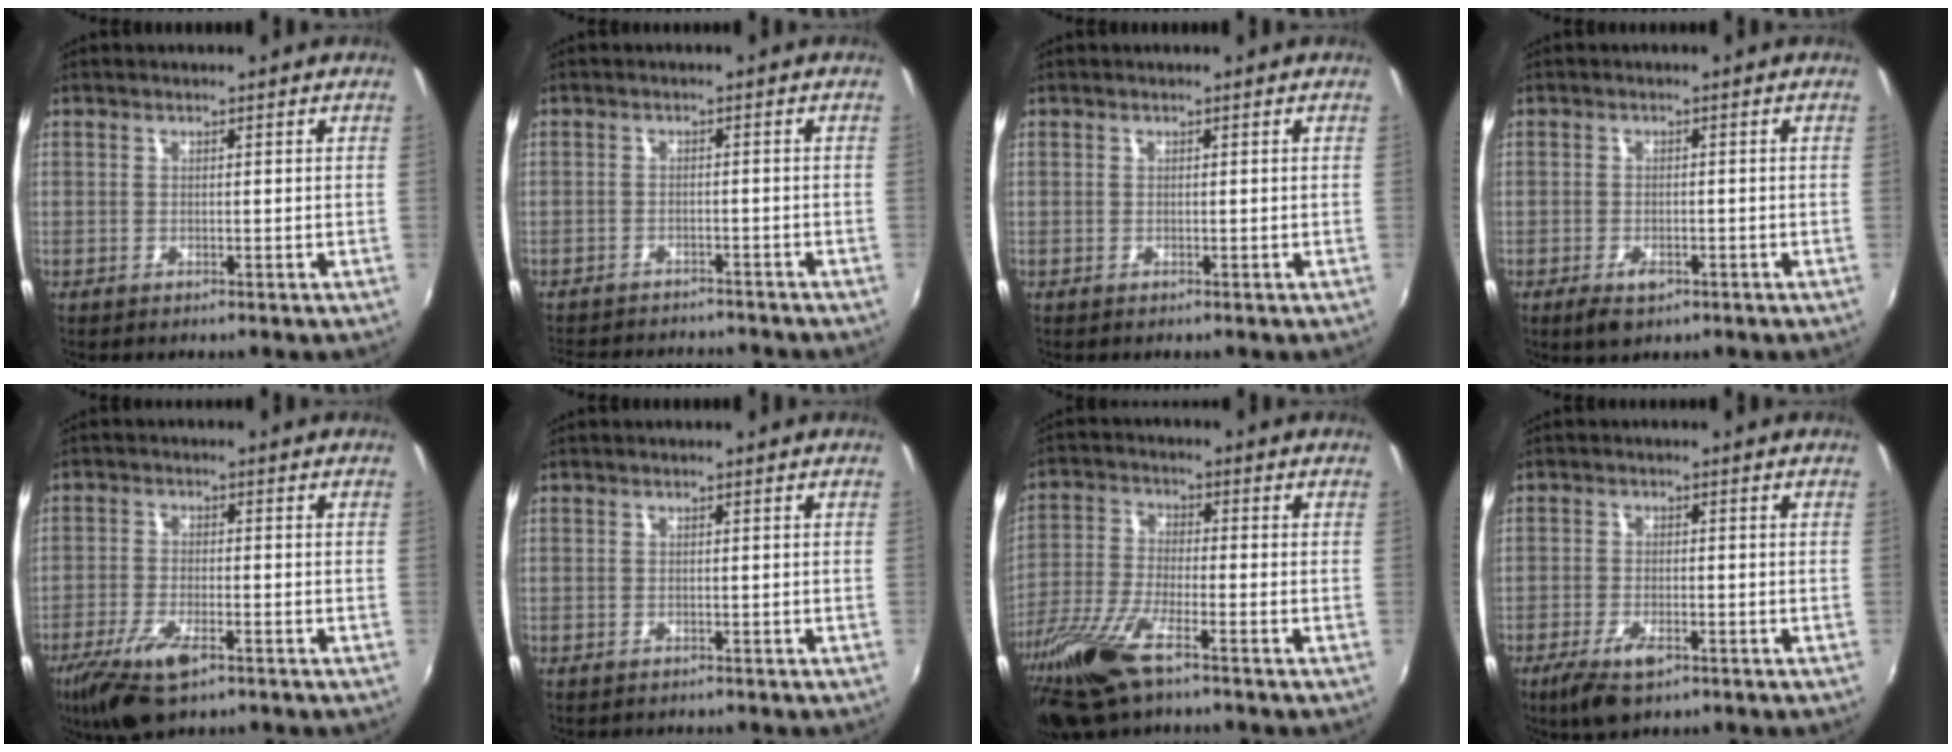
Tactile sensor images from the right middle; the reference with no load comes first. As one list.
[{"total": 11.4, "force": [-10.3, 3.1, 3.8], "torque": [-0.094, -0.014, -0.148]}, {"total": 0.0}, {"total": 3.8, "force": [-2.1, 1.9, 2.5], "torque": [-0.055, -0.011, -0.037]}, {"total": 10.0, "force": [-6.2, 3.5, 7.1], "torque": [-0.166, -0.031, -0.117]}, {"total": 0.8, "force": [-0.6, 0.4, 0.1], "torque": [-0.005, -0.003, -0.011]}, {"total": 15.2, "force": [-10.2, 3.6, 10.7], "torque": [-0.234, -0.043, -0.201]}, {"total": 6.4, "force": [-3.9, 2.4, 4.4], "torque": [-0.108, -0.019, -0.072]}]